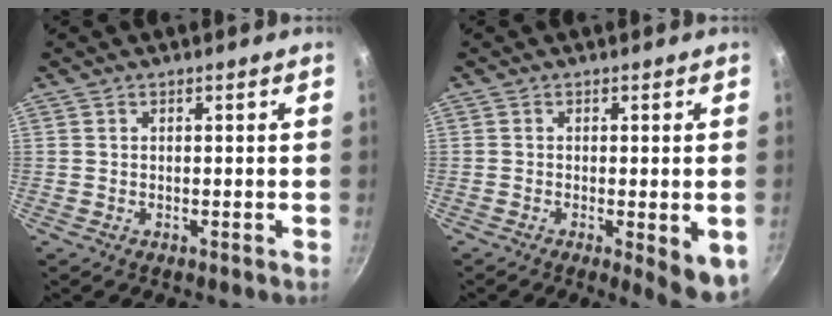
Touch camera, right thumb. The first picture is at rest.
{"total": 6.8, "force": [-1.7, 1.8, 6.3], "torque": [-0.074, -0.008, -0.018]}